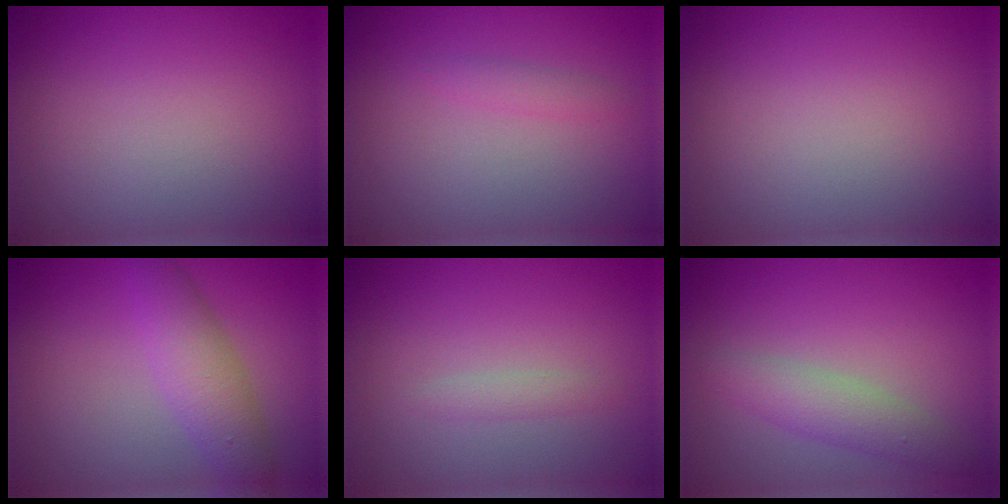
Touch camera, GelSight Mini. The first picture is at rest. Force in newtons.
{"total": 1.0, "press": 1.0, "slide": 0.0}
{"total": 0.0}
{"total": 4.1, "press": 4.1, "slide": 0.0}
{"total": 1.0, "press": 1.0, "slide": 0.0}
{"total": 2.9, "press": 2.9, "slide": 0.1}